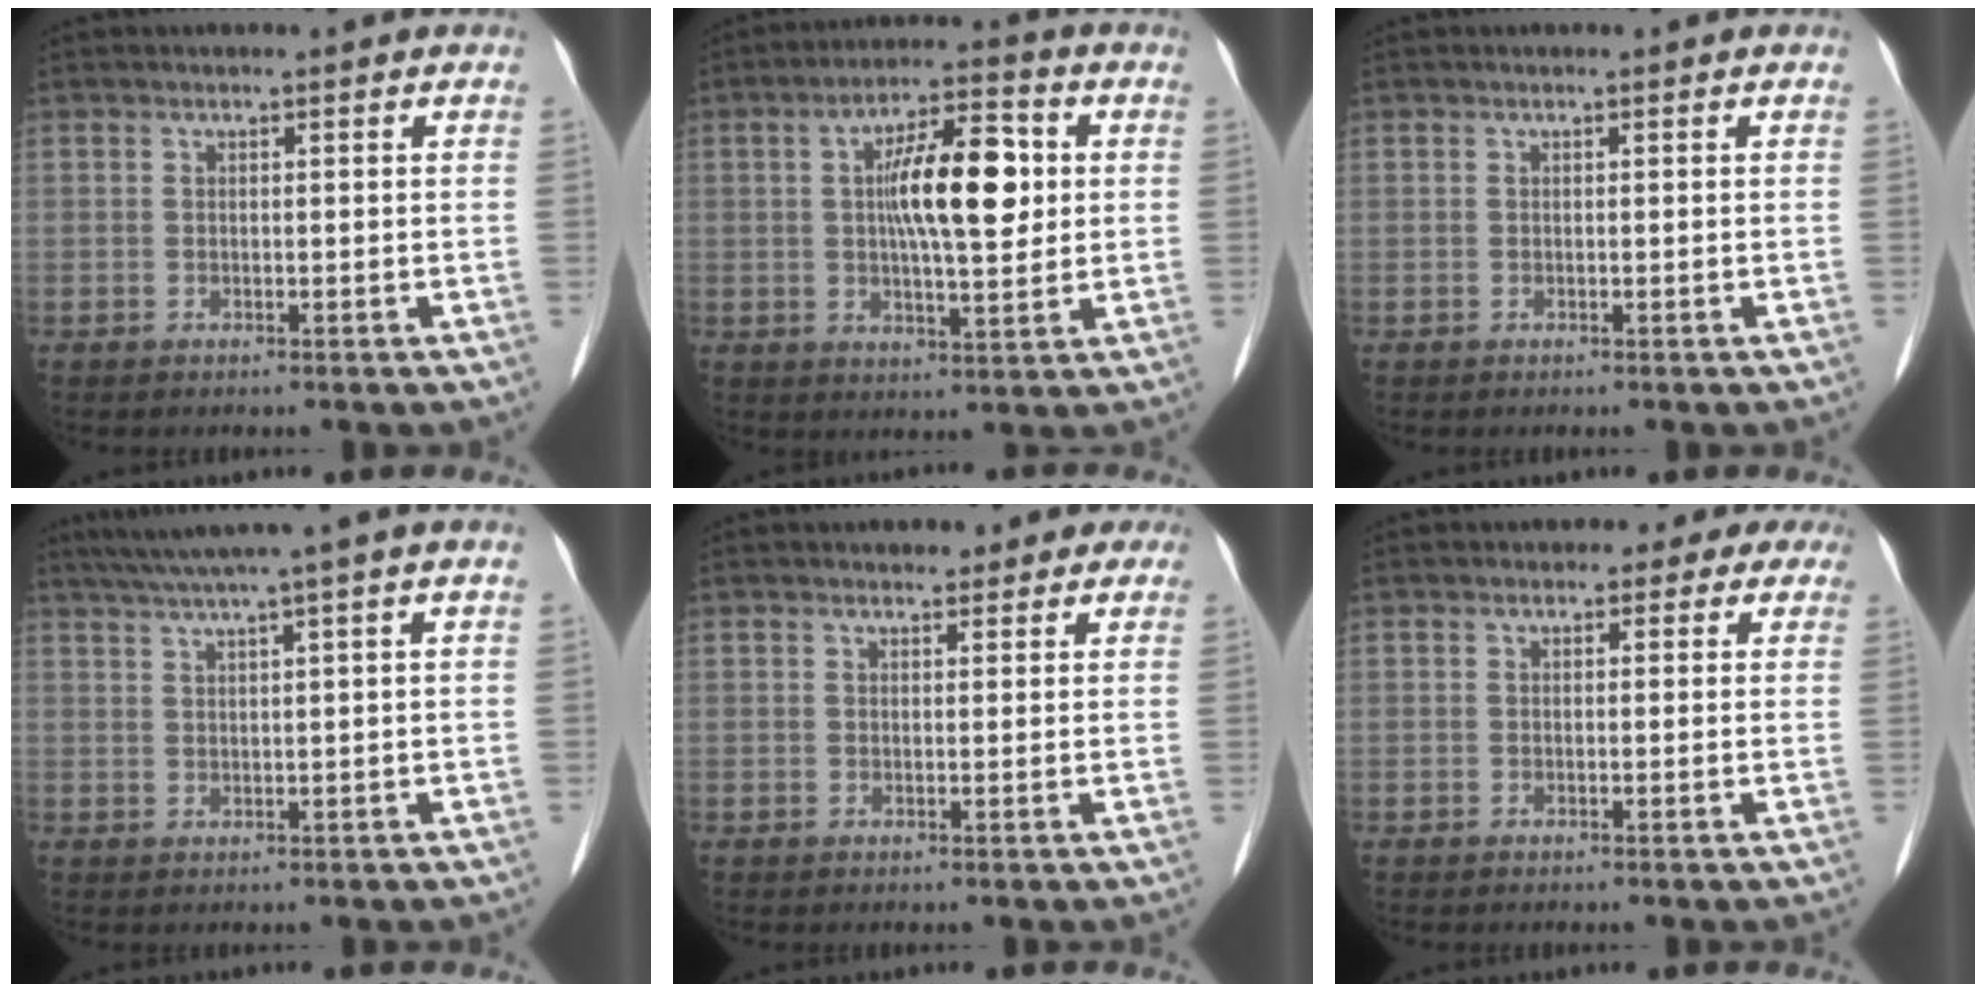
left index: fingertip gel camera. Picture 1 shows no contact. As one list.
[{"total": 11.6, "force": [1.8, 3.4, 11.0], "torque": [-0.189, 0.021, 0.027]}, {"total": 0.0}, {"total": 5.7, "force": [4.1, -1.7, 3.5], "torque": [-0.059, 0.019, 0.075]}, {"total": 3.9, "force": [3.1, 2.0, 1.4], "torque": [-0.003, 0.011, 0.030]}, {"total": 3.9, "force": [2.9, 2.6, 0.5], "torque": [0.012, 0.002, 0.015]}]